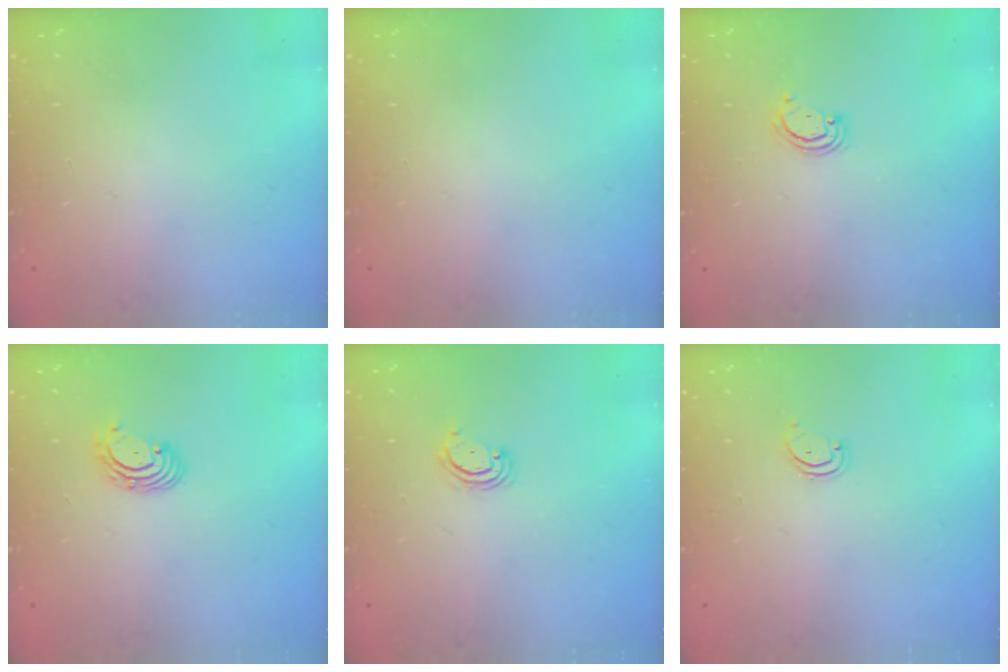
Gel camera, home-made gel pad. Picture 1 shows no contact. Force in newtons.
{"total": 0.0}
{"total": 2.5, "press": 2.4, "slide": 0.2}
{"total": 2.9, "press": 2.9, "slide": 0.3}
{"total": 2.9, "press": 2.8, "slide": 0.4}
{"total": 2.3, "press": 2.3, "slide": 0.1}